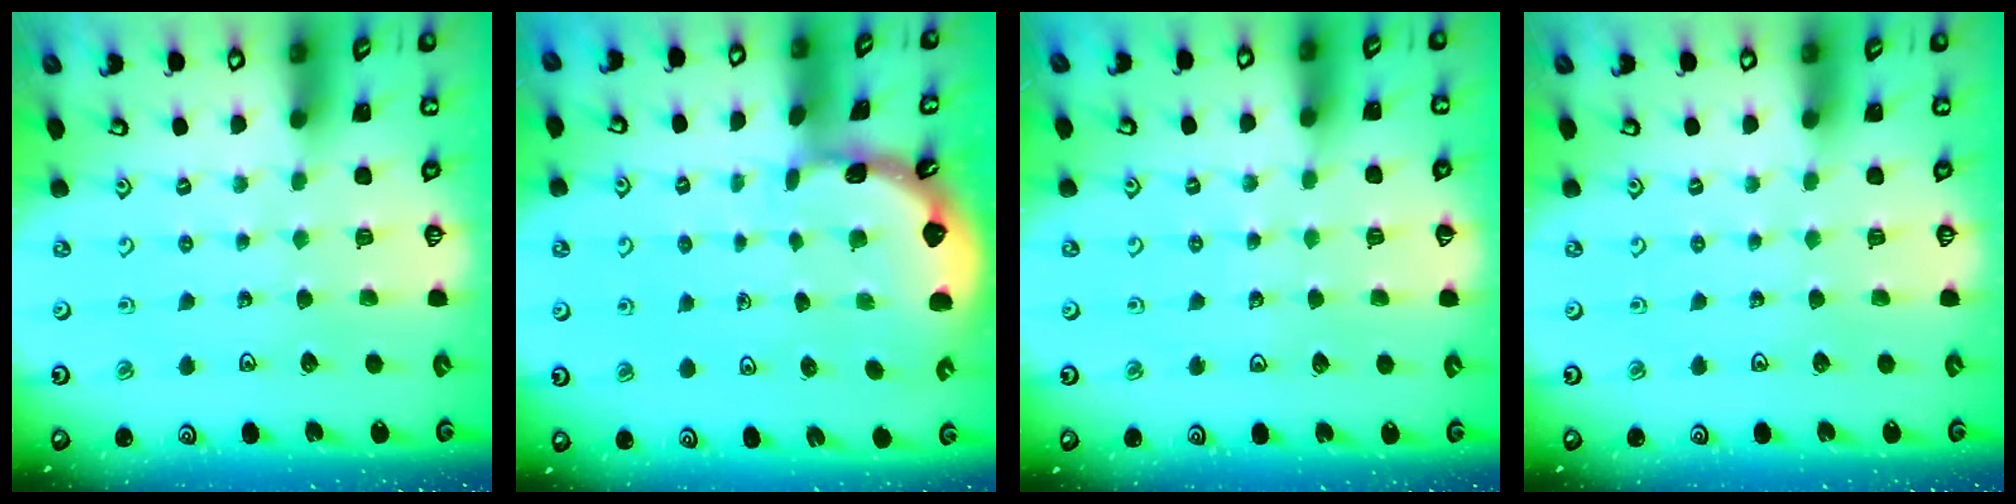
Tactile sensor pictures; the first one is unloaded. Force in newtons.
{"total": 1.6, "press": 1.5, "slide": 0.1}
{"total": 3.3, "press": 3.2, "slide": 0.4}
{"total": 0.0}